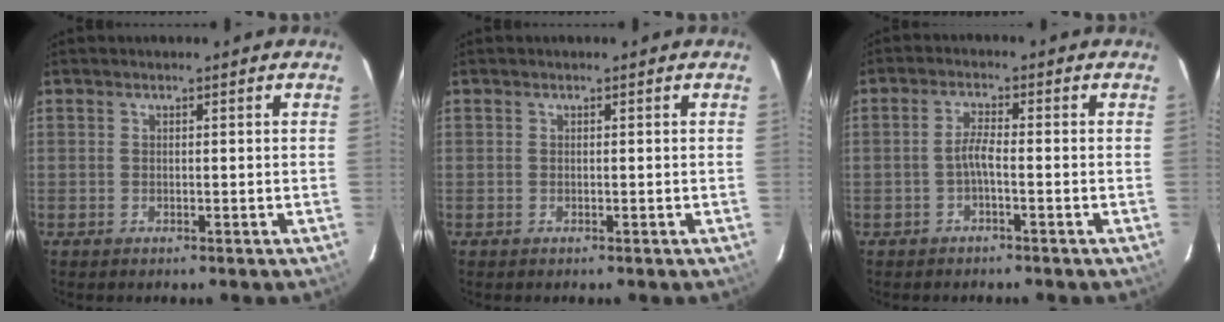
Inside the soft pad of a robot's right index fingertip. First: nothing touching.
{"total": 0.0}
{"total": 2.5, "force": [-1.2, 0.1, 2.2], "torque": [-0.047, 0.006, -0.026]}